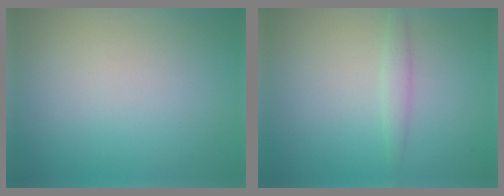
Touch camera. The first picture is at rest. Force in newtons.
{"total": 1.4, "press": 1.4, "slide": 0.0}